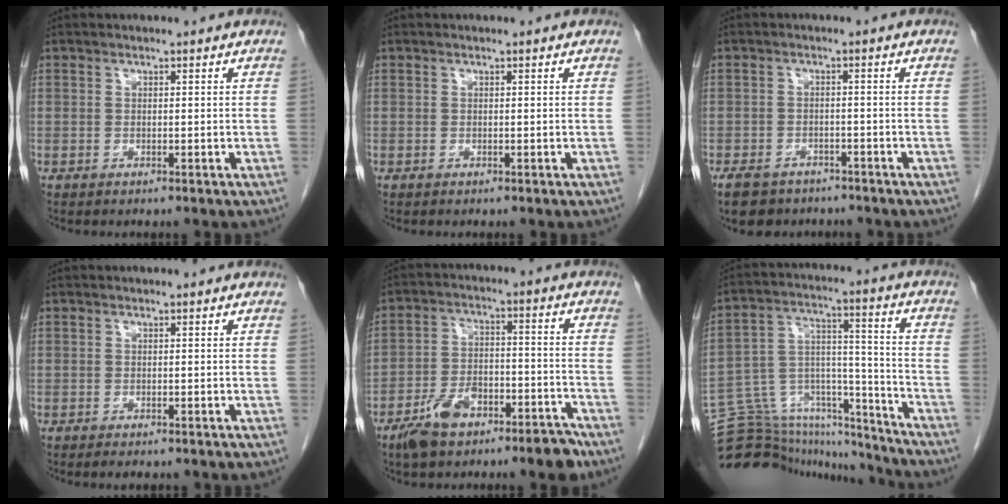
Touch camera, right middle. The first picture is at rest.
{"total": 0.0}
{"total": 6.5, "force": [-5.1, 3.5, 2.1], "torque": [-0.041, -0.001, -0.074]}
{"total": 0.9, "force": [-0.8, 0.2, 0.5], "torque": [-0.012, -0.004, -0.008]}
{"total": 10.4, "force": [-7.4, 3.8, 6.3], "torque": [-0.106, 0.018, -0.123]}
{"total": 21.1, "force": [-20.2, 5.0, 3.7], "torque": [-0.092, 0.059, -0.309]}